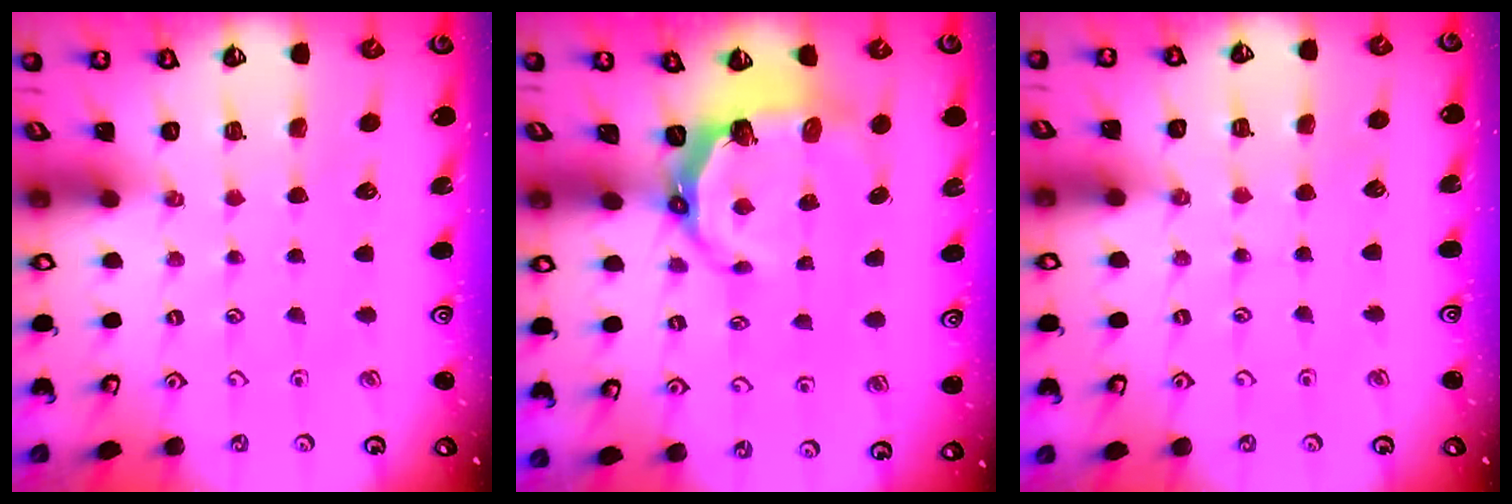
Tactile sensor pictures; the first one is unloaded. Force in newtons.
{"total": 6.8, "press": 5.2, "slide": 4.4}
{"total": 2.8, "press": 2.8, "slide": 0.5}